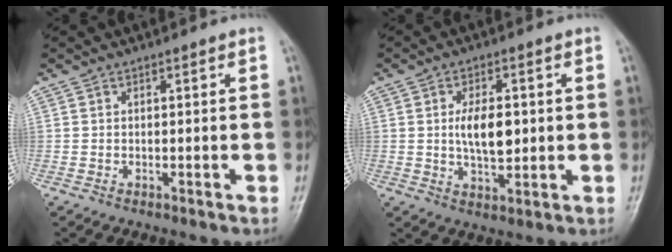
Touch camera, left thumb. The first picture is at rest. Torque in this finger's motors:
{"motor_torque": [0.27, 0.41, 0.71, -0.10, 0.02]}